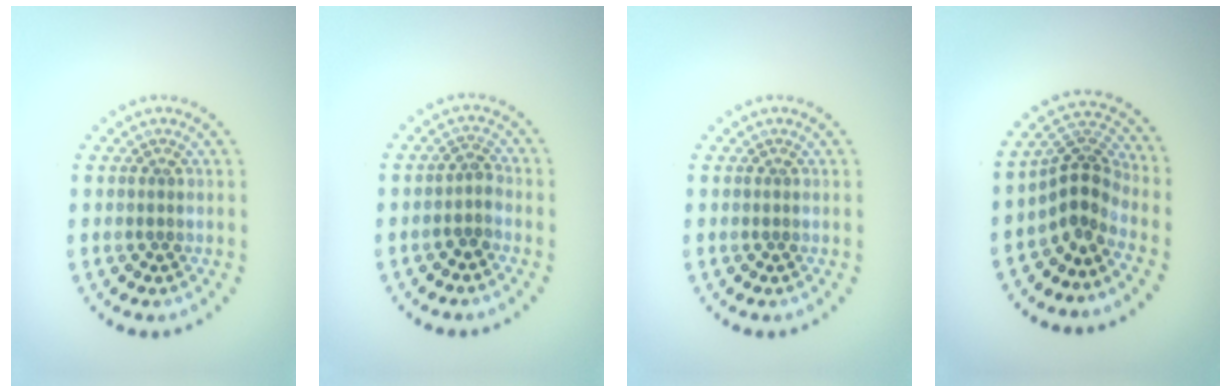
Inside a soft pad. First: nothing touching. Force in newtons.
{"total": 1.4, "press": 1.2, "slide": 0.8}
{"total": 0.0}
{"total": 3.5, "press": 2.7, "slide": 2.3}